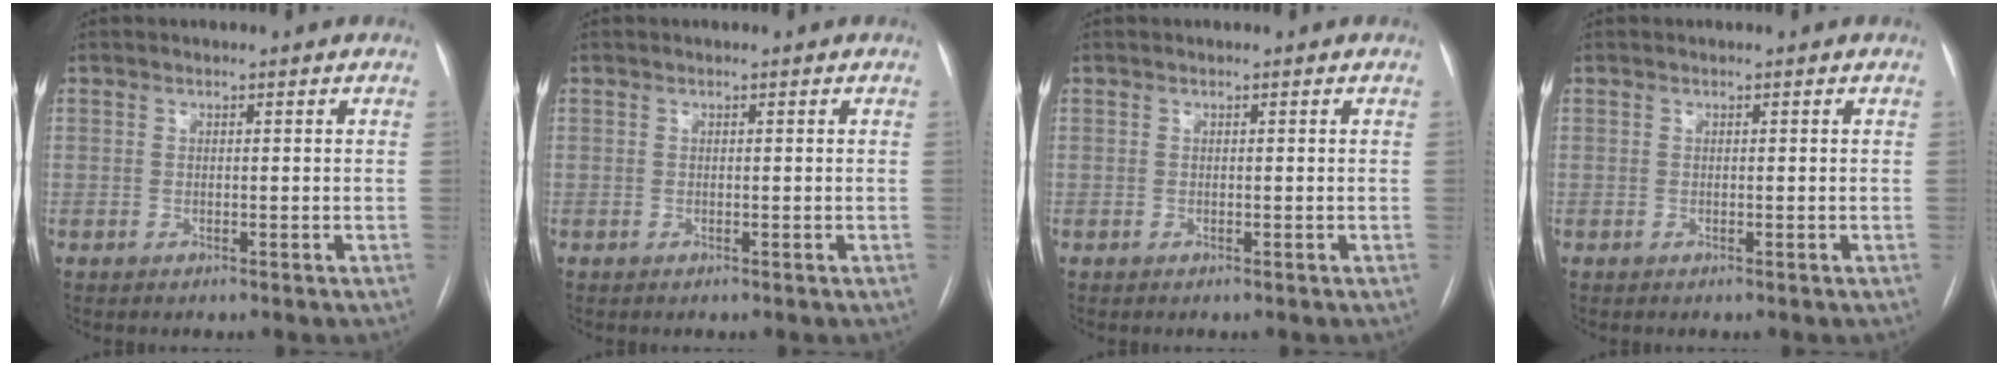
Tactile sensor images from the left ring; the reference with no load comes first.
{"total": 0.0}
{"total": 0.0}
{"total": 0.0}